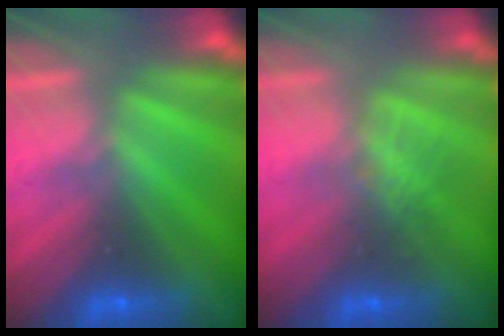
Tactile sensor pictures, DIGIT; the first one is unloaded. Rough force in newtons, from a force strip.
{"total": 2.7}